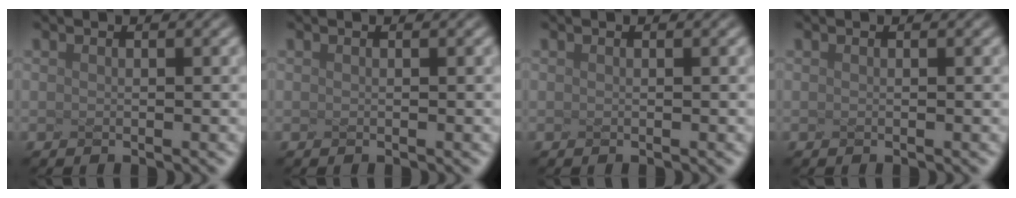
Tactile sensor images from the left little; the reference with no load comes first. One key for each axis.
{"total": 0.0}
{"total": 0.0}
{"total": 0.0}